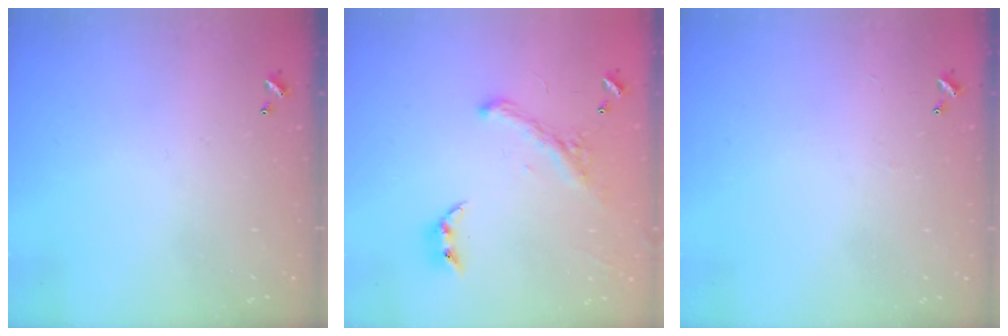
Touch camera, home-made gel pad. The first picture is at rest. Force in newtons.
{"total": 2.6, "press": 2.3, "slide": 1.3}
{"total": 2.6, "press": 2.6, "slide": 0.4}